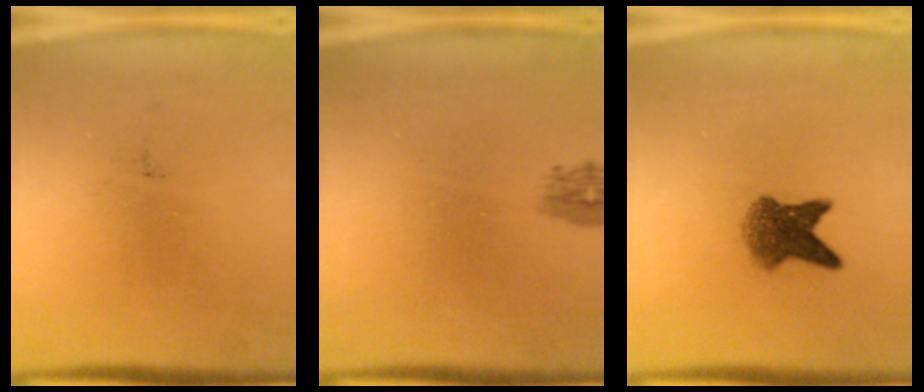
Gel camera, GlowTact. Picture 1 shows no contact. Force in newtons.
{"total": 1.3}
{"total": 5.2}